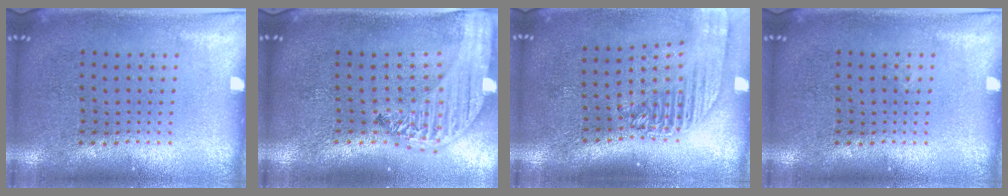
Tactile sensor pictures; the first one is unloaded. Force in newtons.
{"total": 3.2, "press": 2.5, "slide": 1.9}
{"total": 2.1, "press": 1.6, "slide": 1.3}
{"total": 0.0}